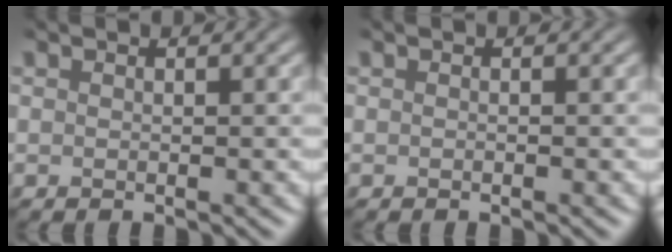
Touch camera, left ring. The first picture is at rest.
{"total": 0.0}